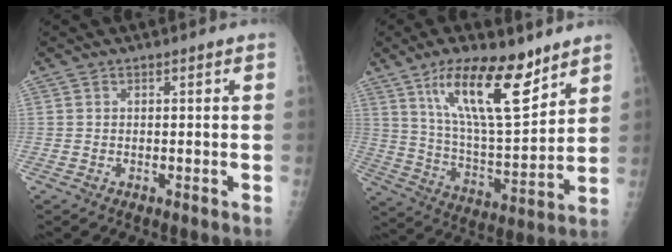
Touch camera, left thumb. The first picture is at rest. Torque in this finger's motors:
{"motor_torque": [0.43, 0.47, 1.56, -1.22, 0.17]}